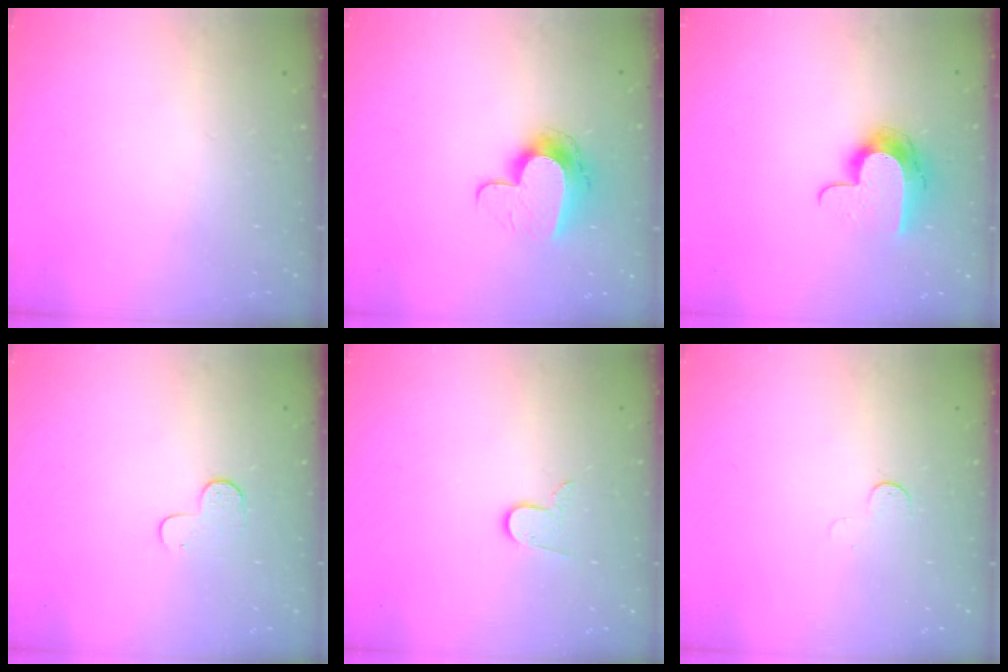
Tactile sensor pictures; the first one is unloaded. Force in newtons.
{"total": 11.4, "press": 11.4, "slide": 0.4}
{"total": 12.3, "press": 12.3, "slide": 0.9}
{"total": 5.5, "press": 5.4, "slide": 0.6}
{"total": 6.3, "press": 6.3, "slide": 0.6}
{"total": 3.4, "press": 3.4, "slide": 0.4}